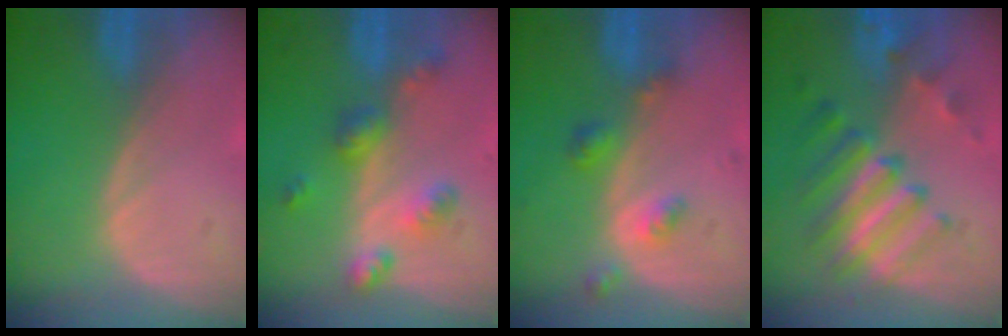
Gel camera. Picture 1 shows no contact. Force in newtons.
{"total": 6.2, "press": 5.5, "slide": 3.0}
{"total": 4.4, "press": 3.9, "slide": 1.9}
{"total": 8.0, "press": 7.9, "slide": 1.3}